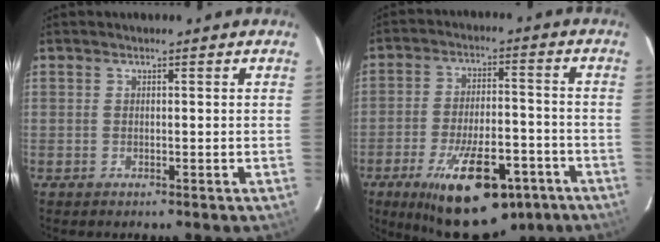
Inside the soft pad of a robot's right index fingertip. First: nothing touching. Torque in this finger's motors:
{"motor_torque": [1.10, -1.05, 0.86, 0.21]}